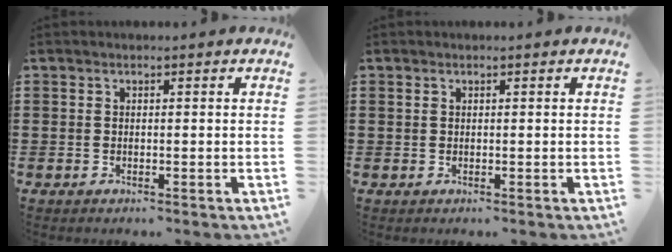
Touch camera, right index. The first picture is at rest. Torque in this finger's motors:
{"motor_torque": [-0.82, 1.01, 0.00, -0.01]}